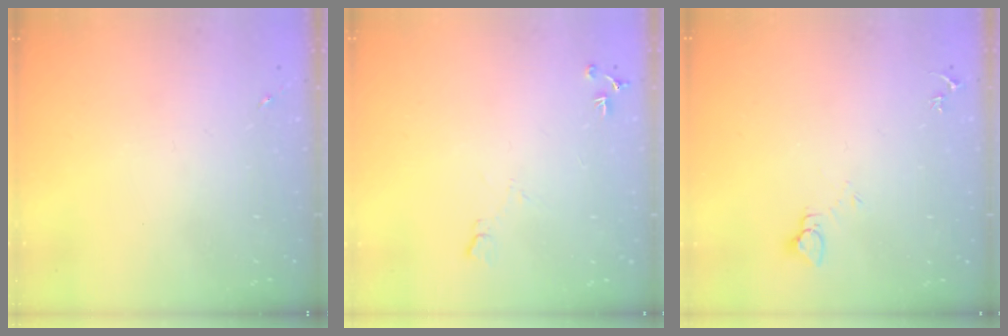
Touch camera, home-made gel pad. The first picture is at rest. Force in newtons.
{"total": 6.1, "press": 6.0, "slide": 1.0}
{"total": 4.0, "press": 4.0, "slide": 0.4}